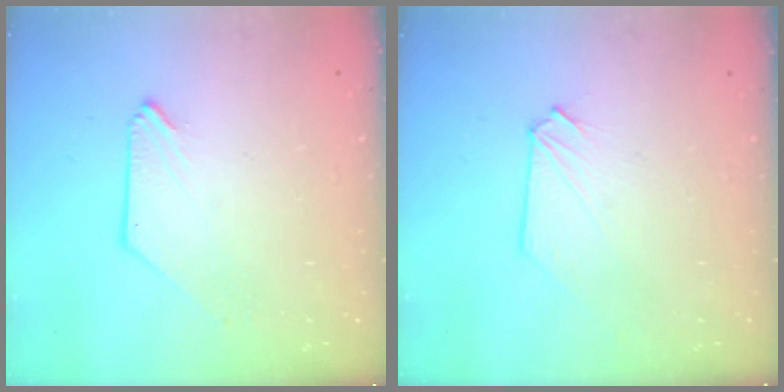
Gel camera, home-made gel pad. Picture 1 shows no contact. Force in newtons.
{"total": 0.0}